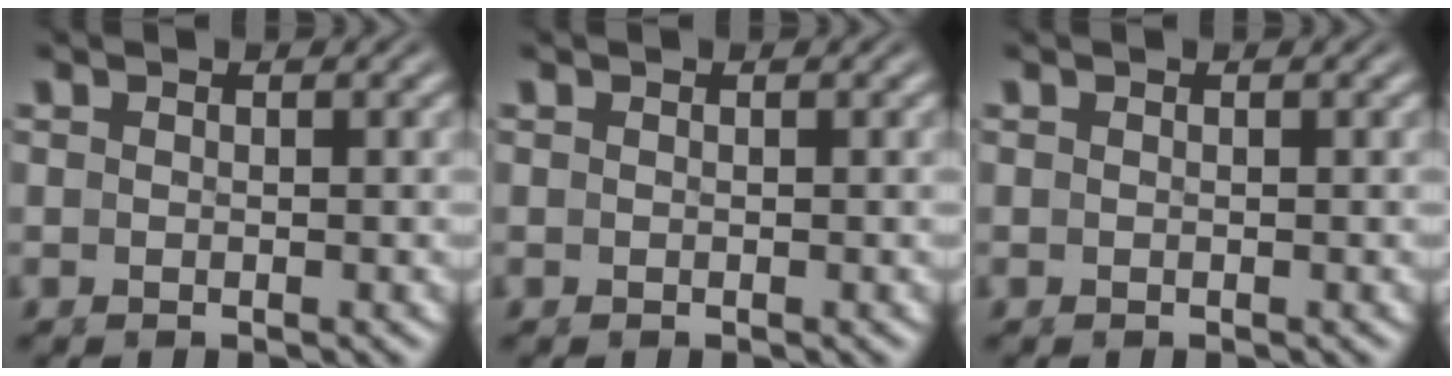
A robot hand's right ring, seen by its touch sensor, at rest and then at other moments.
{"total": 0.0}
{"total": 0.0}